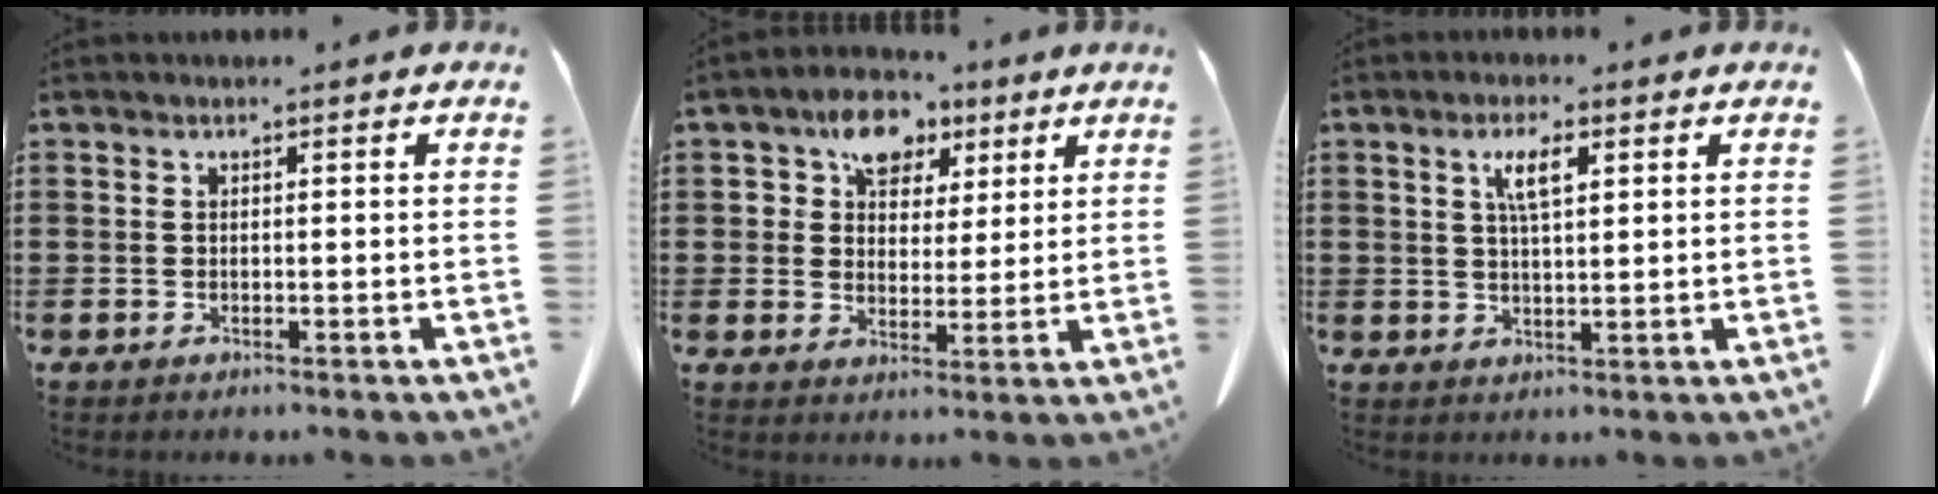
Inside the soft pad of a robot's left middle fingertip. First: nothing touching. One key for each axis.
{"total": 7.6, "fx": 4.4, "fy": 5.3, "fz": 3.2, "tx": -0.065, "ty": 0.008, "tz": 0.076}
{"total": 4.5, "fx": 1.9, "fy": 1.3, "fz": 3.8, "tx": -0.073, "ty": 0.005, "tz": 0.028}